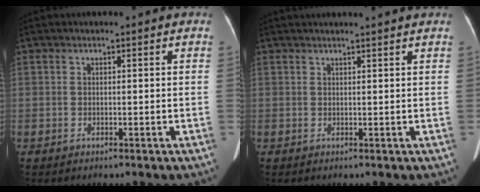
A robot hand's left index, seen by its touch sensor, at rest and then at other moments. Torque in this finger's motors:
{"motor_torque": [0.72, -1.42, 0.01, 0.06]}